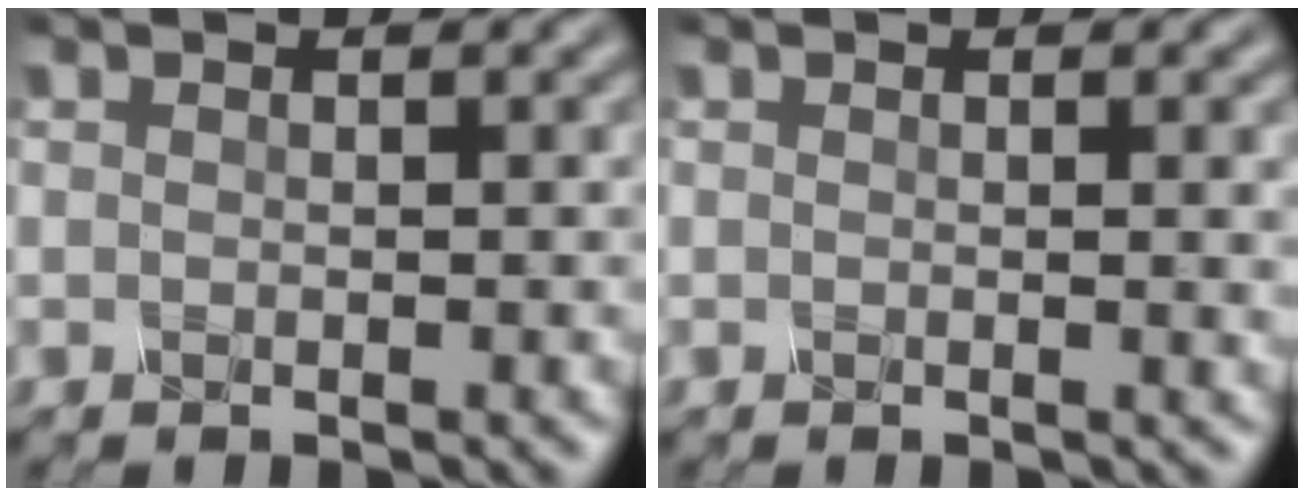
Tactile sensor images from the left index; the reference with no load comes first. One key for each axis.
{"total": 1.7, "fx": 0.2, "fy": 0.5, "fz": 1.6, "tx": -0.015, "ty": 0.001, "tz": -0.002}